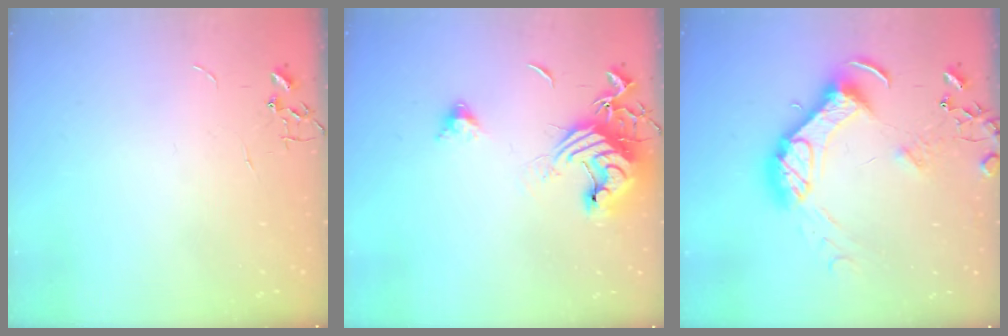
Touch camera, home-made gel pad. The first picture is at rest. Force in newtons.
{"total": 15.1, "press": 15.0, "slide": 2.0}
{"total": 16.1, "press": 16.0, "slide": 1.9}